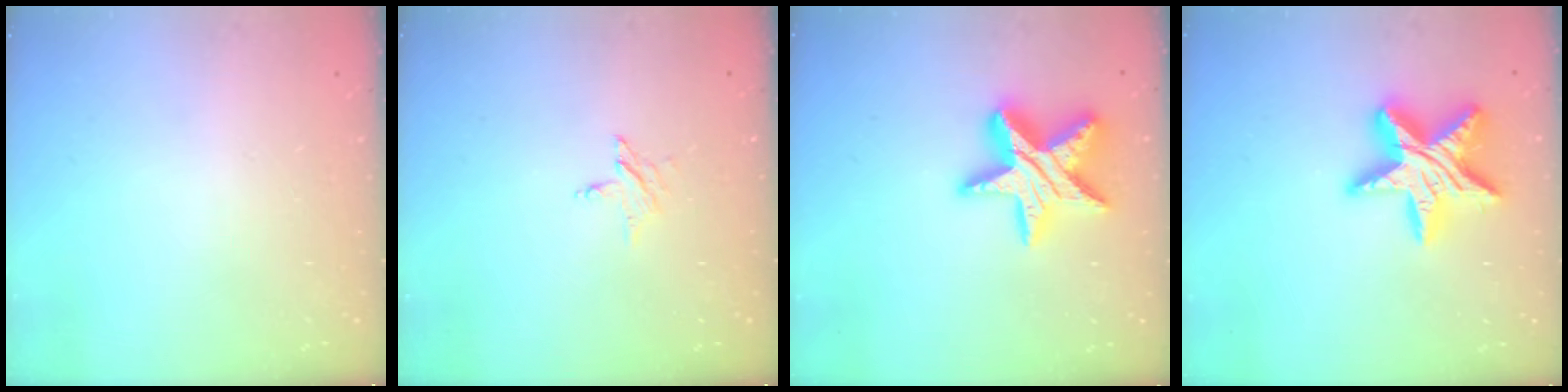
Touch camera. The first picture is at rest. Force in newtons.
{"total": 3.7, "press": 3.6, "slide": 0.3}
{"total": 17.1, "press": 17.1, "slide": 1.2}
{"total": 18.2, "press": 18.1, "slide": 1.4}